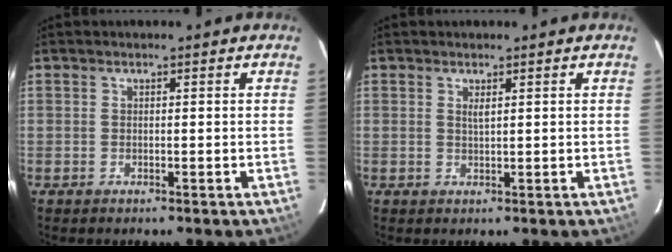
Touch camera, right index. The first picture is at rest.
{"total": 1.0, "force": [0.6, 0.1, 0.9], "torque": [-0.016, -0.001, 0.010]}